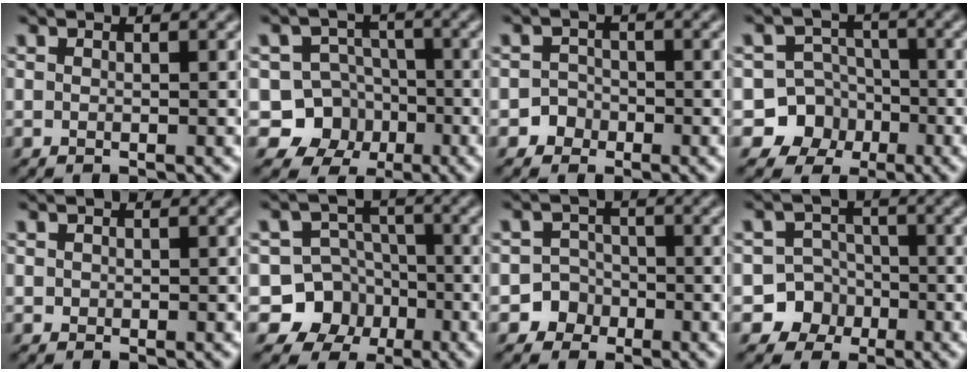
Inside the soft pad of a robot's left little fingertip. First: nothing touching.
{"total": 7.3, "force": [-2.8, 6.7, 1.2], "torque": [-0.003, 0.006, -0.073]}
{"total": 1.9, "force": [-1.0, 1.6, -0.1], "torque": [0.023, 0.008, -0.024]}
{"total": 7.8, "force": [-3.3, 7.0, 0.6], "torque": [0.005, -0.004, -0.077]}
{"total": 0.0}
{"total": 8.8, "force": [-3.8, 7.9, 1.0], "torque": [-0.005, 0.001, -0.085]}
{"total": 4.0, "force": [-2.1, 3.4, -0.1], "torque": [0.042, 0.001, -0.048]}
{"total": 6.6, "force": [-2.9, 5.9, 0.4], "torque": [0.018, -0.002, -0.070]}